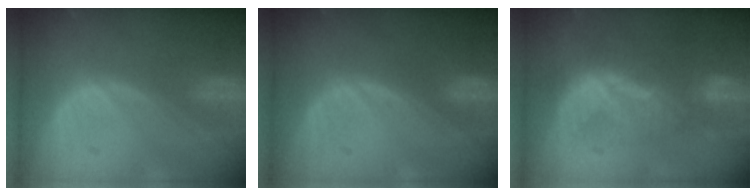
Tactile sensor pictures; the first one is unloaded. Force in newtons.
{"total": 0.0}
{"total": 7.8, "press": 7.2, "slide": 2.8}